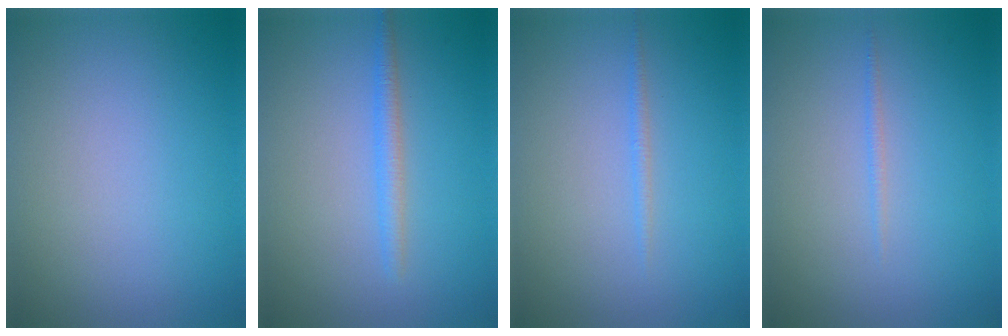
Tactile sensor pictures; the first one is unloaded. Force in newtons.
{"total": 1.6, "press": 1.6, "slide": 0.0}
{"total": 0.7, "press": 0.7, "slide": 0.1}
{"total": 0.6, "press": 0.6, "slide": 0.1}